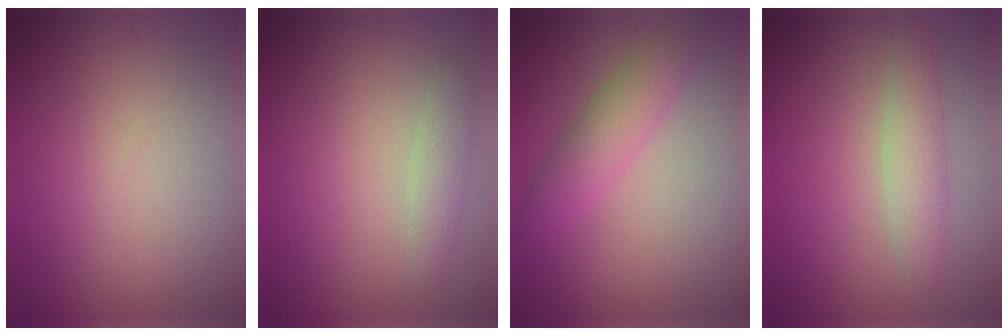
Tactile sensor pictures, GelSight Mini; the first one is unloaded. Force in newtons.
{"total": 1.7, "press": 1.7, "slide": 0.0}
{"total": 2.4, "press": 2.4, "slide": 0.2}
{"total": 2.5, "press": 2.5, "slide": 0.1}